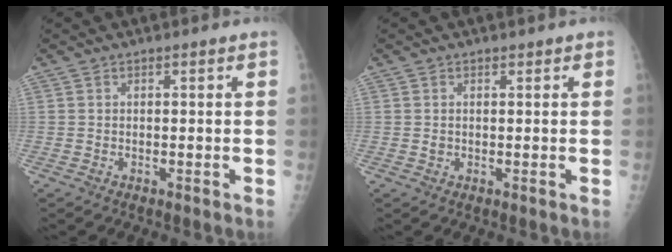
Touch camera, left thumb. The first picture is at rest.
{"total": 0.9, "force": [0.3, 0.9, 0.2], "torque": [0.005, 0.000, 0.004]}